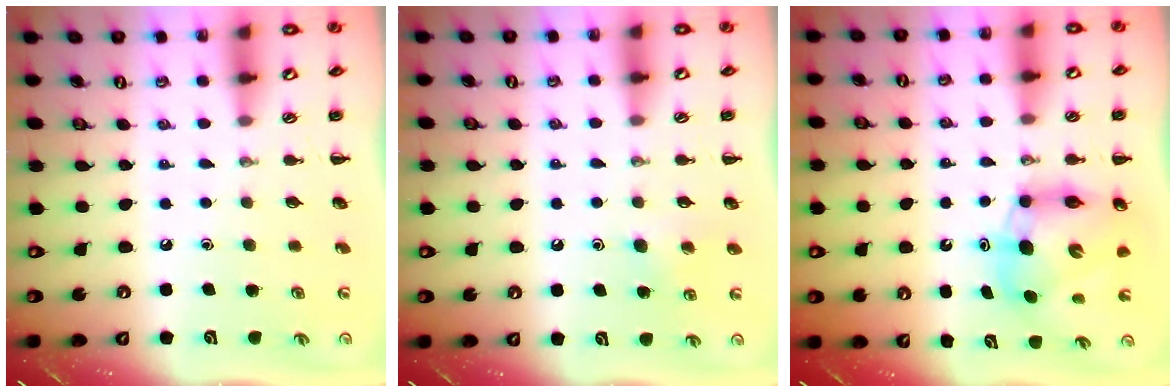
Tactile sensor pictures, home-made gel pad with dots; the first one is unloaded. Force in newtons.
{"total": 4.5, "press": 4.3, "slide": 1.4}
{"total": 8.6, "press": 8.2, "slide": 2.4}